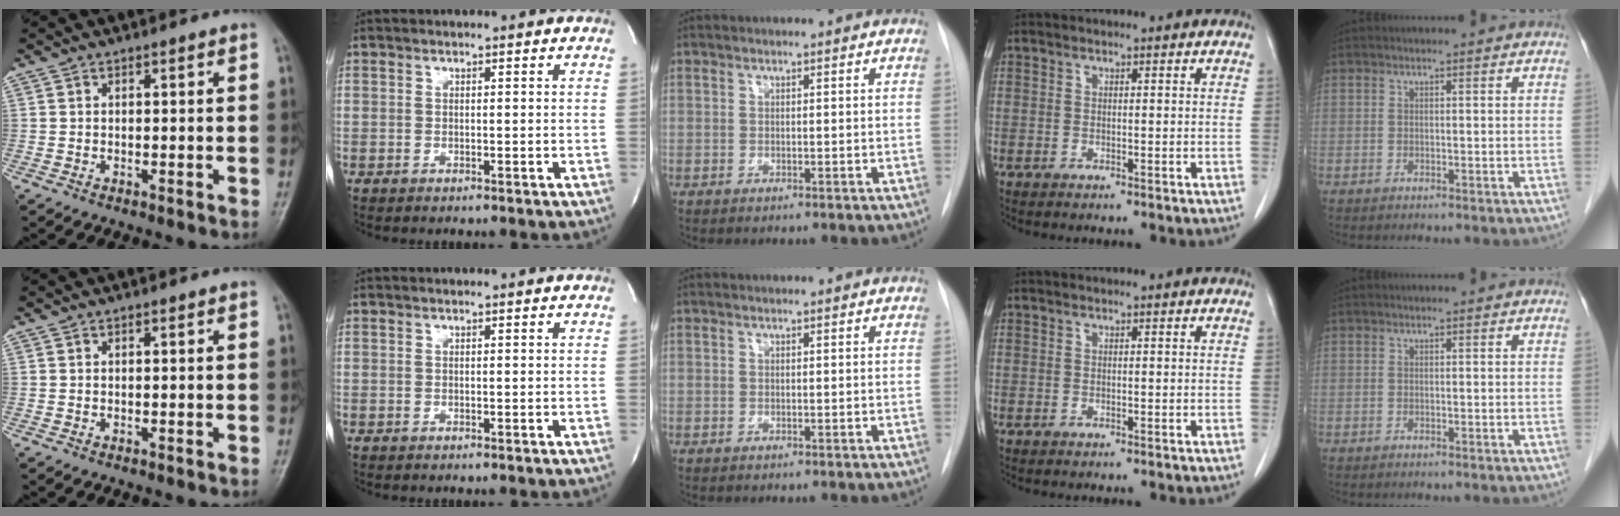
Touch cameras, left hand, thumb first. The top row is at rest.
{}